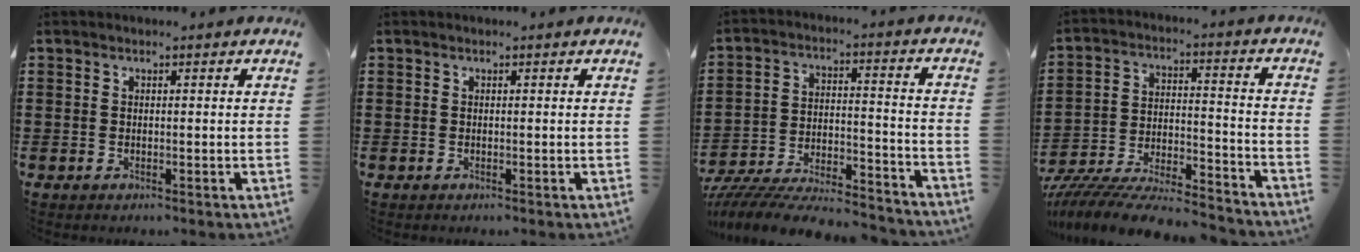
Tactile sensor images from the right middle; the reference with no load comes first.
{"total": 0.0}
{"total": 8.3, "force": [-8.0, 0.7, 2.0], "torque": [-0.036, 0.006, -0.160]}
{"total": 9.1, "force": [-8.8, 0.6, 2.3], "torque": [-0.036, 0.008, -0.174]}